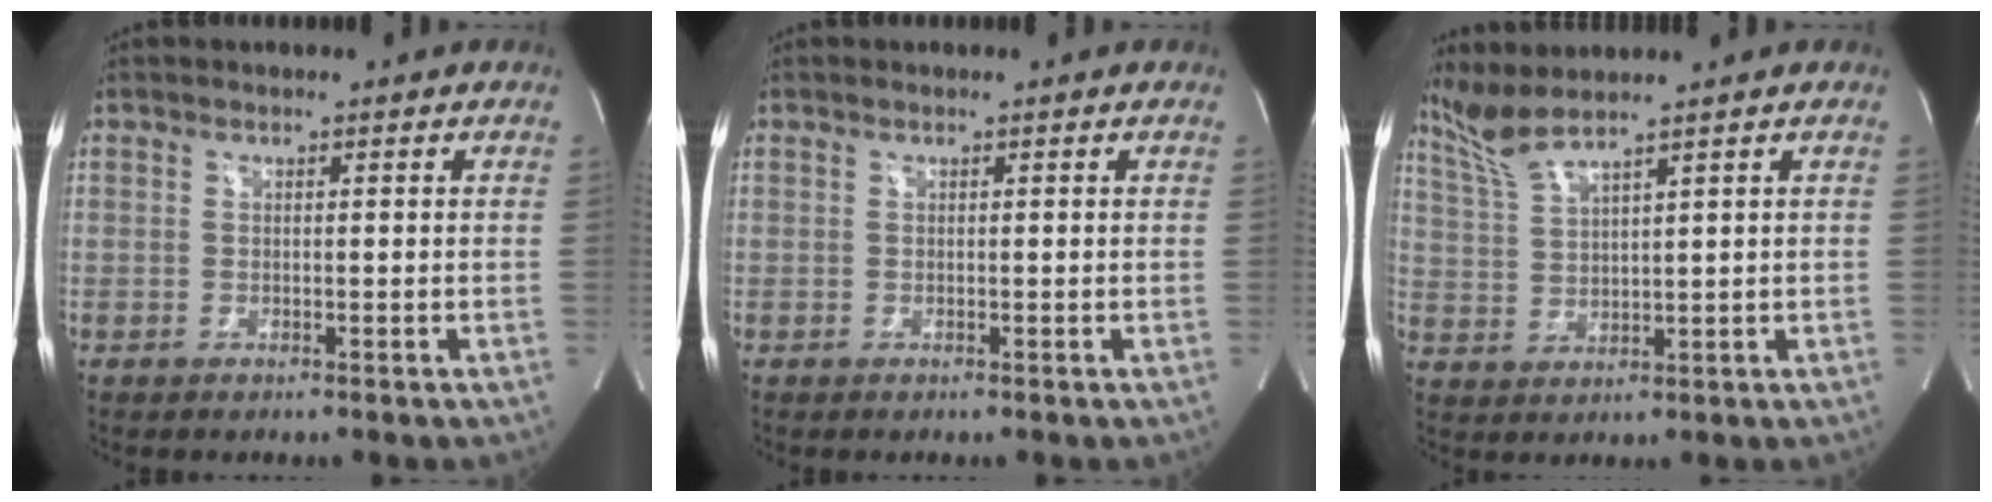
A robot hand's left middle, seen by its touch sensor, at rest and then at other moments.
{"total": 0.0}
{"total": 5.2, "force": [4.6, -0.8, 2.3], "torque": [-0.062, 0.001, 0.107]}